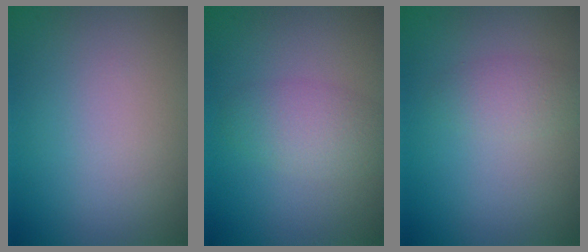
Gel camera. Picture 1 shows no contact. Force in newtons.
{"total": 3.0, "press": 3.0, "slide": 0.2}
{"total": 1.8, "press": 1.8, "slide": 0.0}